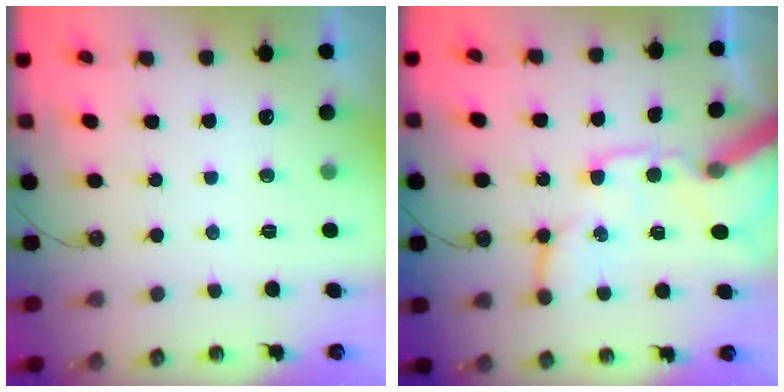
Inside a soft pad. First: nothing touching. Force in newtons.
{"total": 19.7, "press": 19.4, "slide": 3.1}